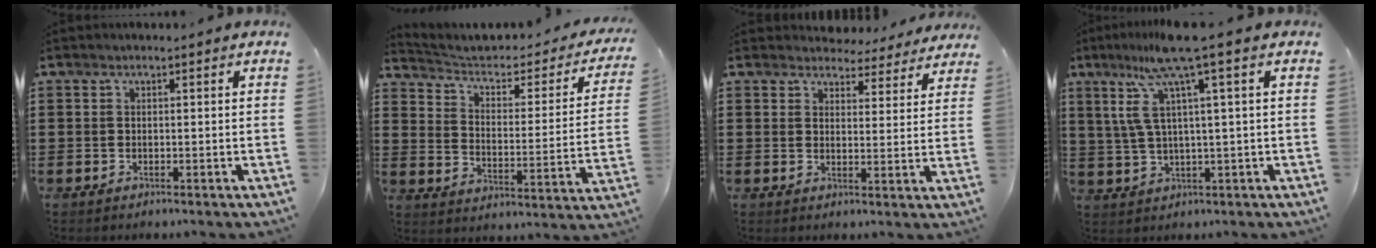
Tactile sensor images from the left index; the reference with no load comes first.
{"total": 3.4, "force": [2.3, 1.3, 2.1], "torque": [-0.057, -0.025, 0.030]}
{"total": 4.0, "force": [3.8, 0.9, 0.4], "torque": [-0.018, -0.021, 0.068]}
{"total": 8.9, "force": [3.9, -0.2, 8.0], "torque": [-0.191, -0.021, 0.056]}